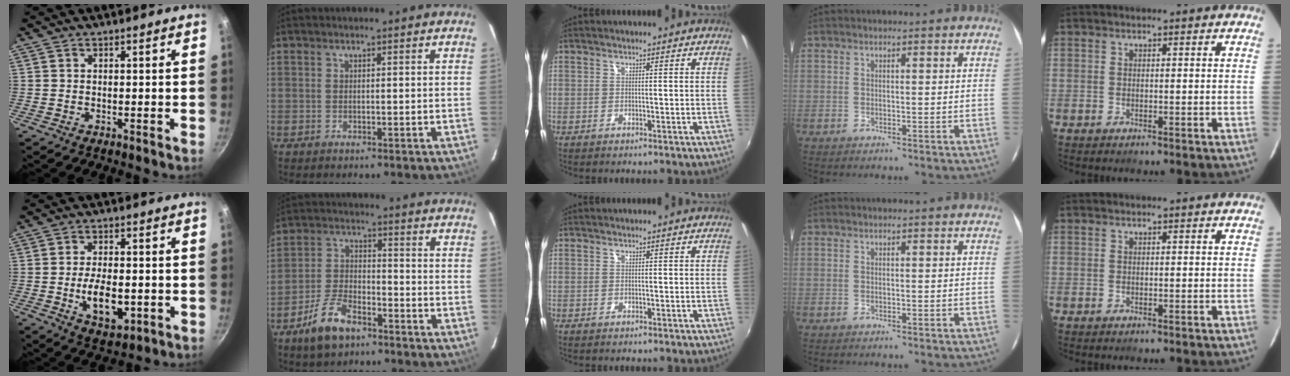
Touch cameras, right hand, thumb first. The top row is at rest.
{"thumb": {"total": 9.2, "force": [-1.8, 4.7, 7.7], "torque": [-0.119, 0.000, -0.023]}, "index": {"total": 9.4, "force": [-6.4, 4.2, 5.4], "torque": [-0.122, 0.004, -0.117]}}